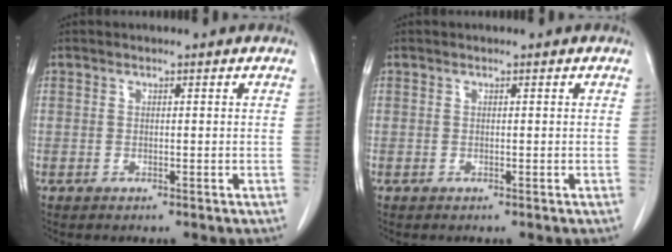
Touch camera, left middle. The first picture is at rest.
{"total": 0.0}